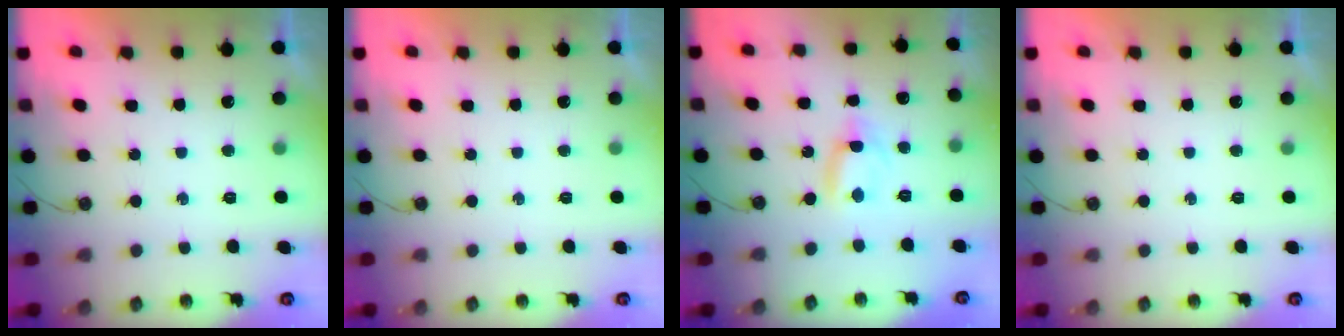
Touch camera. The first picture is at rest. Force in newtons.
{"total": 0.0}
{"total": 2.8, "press": 2.8, "slide": 0.2}
{"total": 0.0}